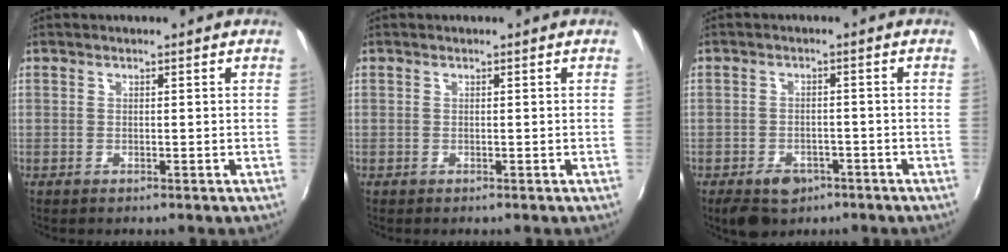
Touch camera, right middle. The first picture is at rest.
{"total": 0.0}
{"total": 6.8, "force": [-4.5, 4.2, 3.0], "torque": [-0.071, -0.002, -0.061]}